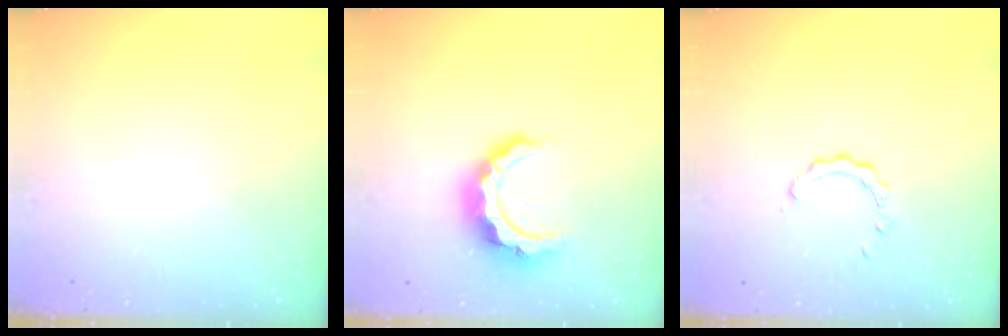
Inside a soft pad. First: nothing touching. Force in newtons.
{"total": 10.4, "press": 10.4, "slide": 1.1}
{"total": 3.0, "press": 3.0, "slide": 0.1}